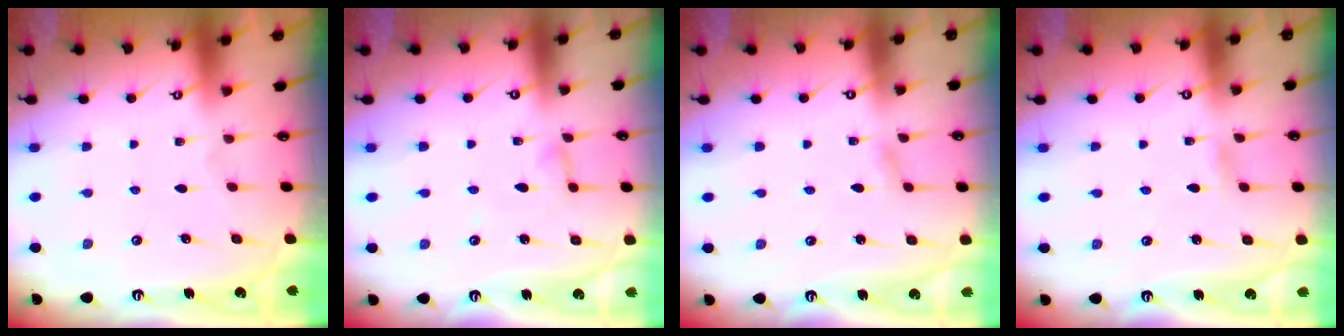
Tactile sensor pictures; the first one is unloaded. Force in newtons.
{"total": 3.5, "press": 3.5, "slide": 0.2}
{"total": 2.2, "press": 2.2, "slide": 0.3}
{"total": 1.0, "press": 1.0, "slide": 0.1}